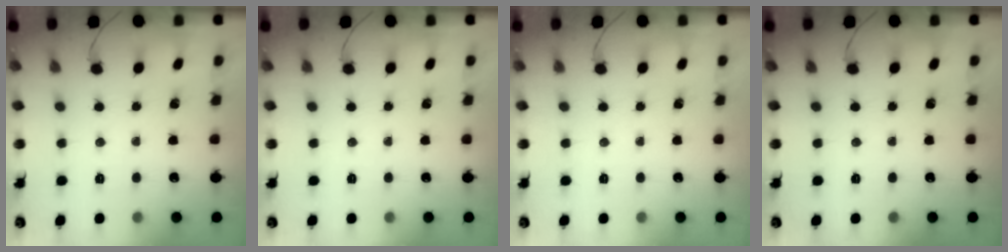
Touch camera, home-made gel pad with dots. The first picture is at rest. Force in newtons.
{"total": 0.0}
{"total": 0.0}
{"total": 0.0}